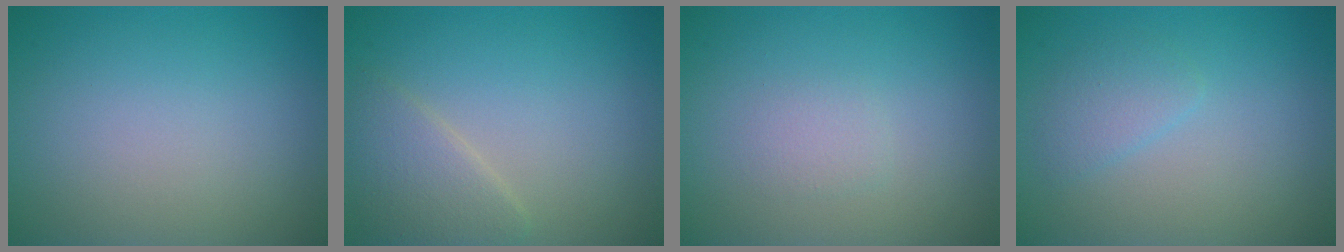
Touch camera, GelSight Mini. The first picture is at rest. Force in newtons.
{"total": 2.8, "press": 2.8, "slide": 0.3}
{"total": 1.0, "press": 1.0, "slide": 0.0}
{"total": 1.6, "press": 1.6, "slide": 0.1}